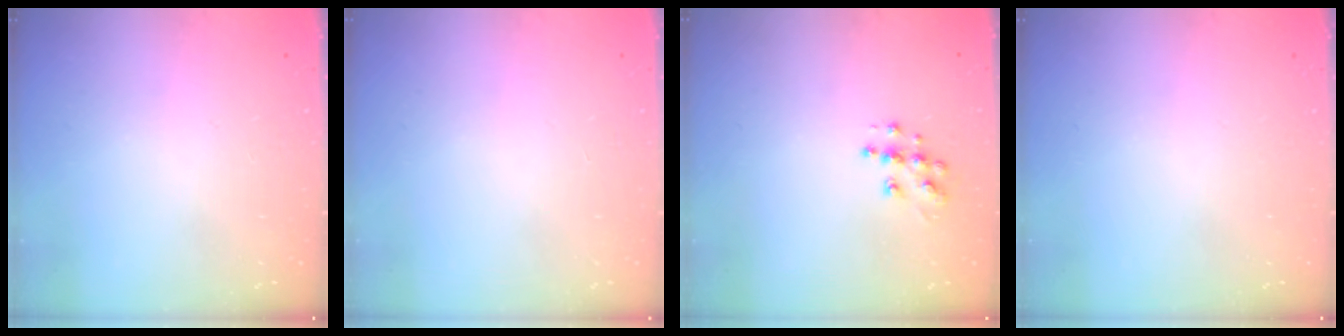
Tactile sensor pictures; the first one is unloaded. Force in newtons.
{"total": 0.0}
{"total": 8.6, "press": 8.6, "slide": 0.4}
{"total": 0.0}